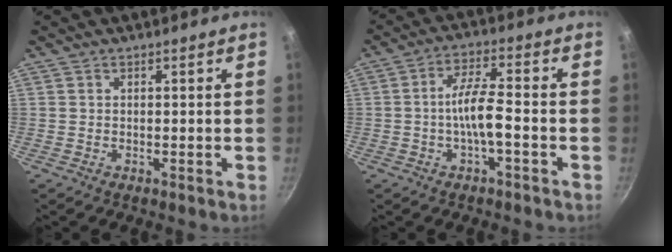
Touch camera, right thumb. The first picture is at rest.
{"total": 7.0, "force": [-2.0, 1.6, 6.5], "torque": [-0.122, 0.030, -0.042]}